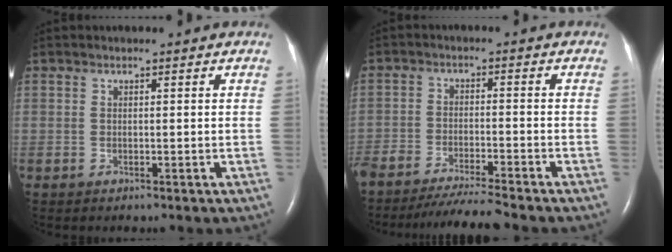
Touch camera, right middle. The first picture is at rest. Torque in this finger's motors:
{"motor_torque": [0.17, -0.16, 0.07, 0.03]}